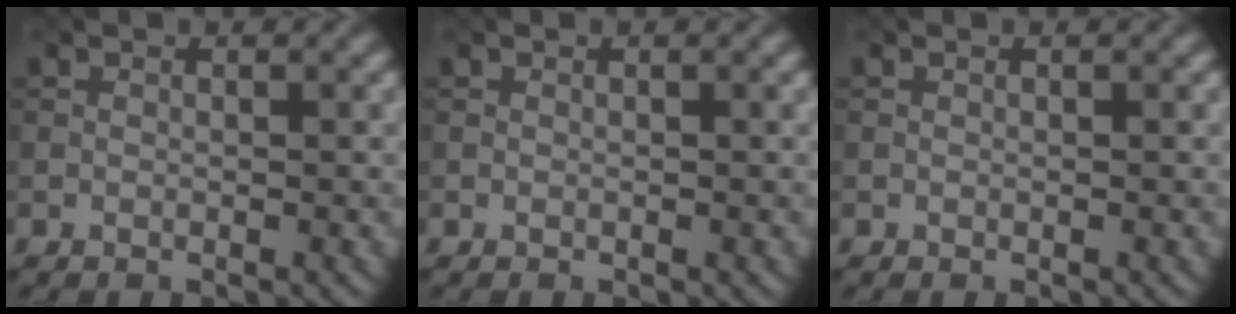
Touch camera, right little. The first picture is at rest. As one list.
[{"total": 0.0}, {"total": 0.0}]